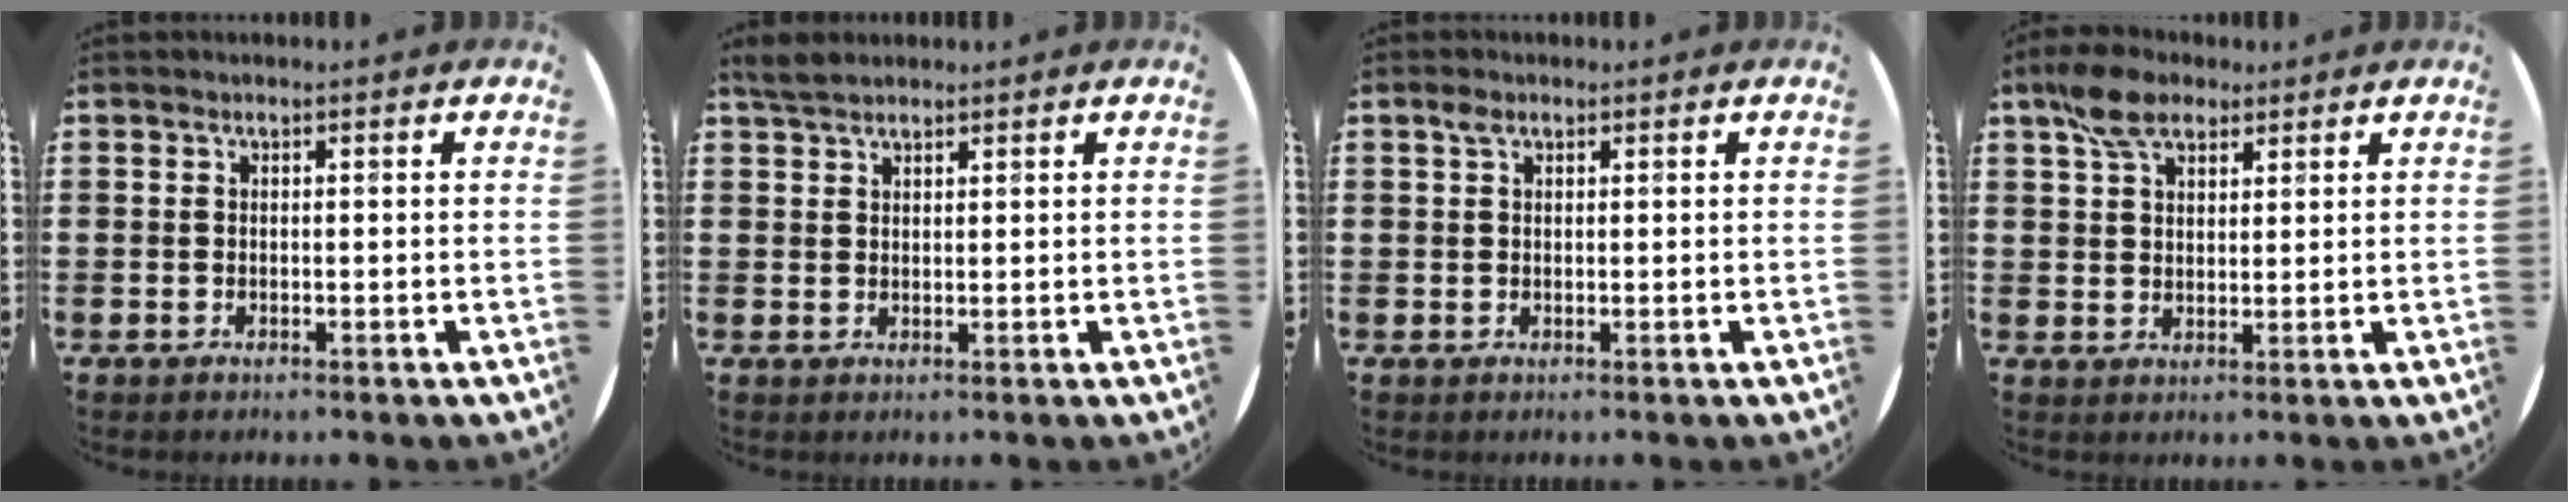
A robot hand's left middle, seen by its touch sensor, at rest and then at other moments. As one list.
[{"total": 2.6, "force": [2.3, 0.8, 0.9], "torque": [-0.015, 0.003, 0.042]}, {"total": 0.7, "force": [0.4, 0.4, 0.4], "torque": [-0.002, 0.000, 0.005]}, {"total": 5.7, "force": [4.1, 2.9, 2.8], "torque": [-0.058, 0.004, 0.076]}]